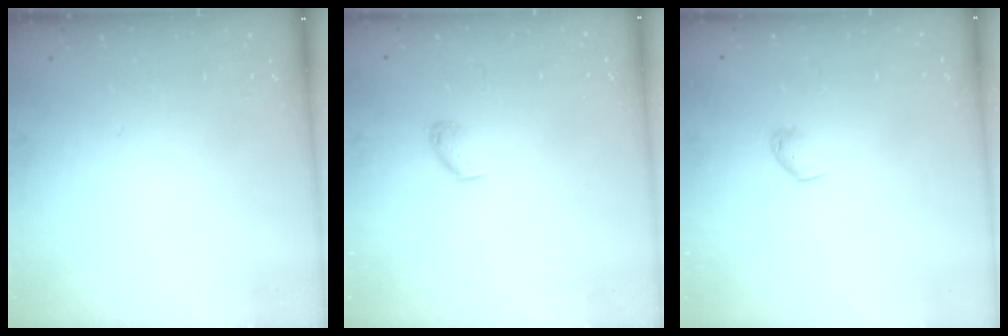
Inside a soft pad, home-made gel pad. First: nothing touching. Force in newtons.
{"total": 5.7, "press": 5.6, "slide": 1.2}
{"total": 3.4, "press": 3.3, "slide": 0.7}